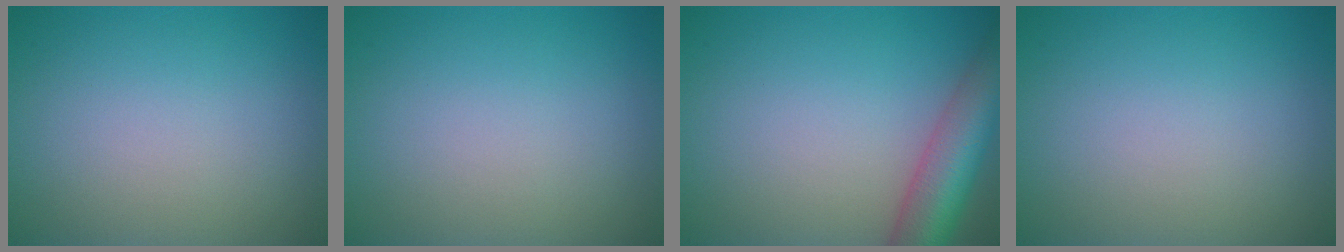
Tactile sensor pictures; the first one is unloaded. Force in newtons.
{"total": 0.0}
{"total": 7.2, "press": 7.2, "slide": 0.4}
{"total": 0.0}